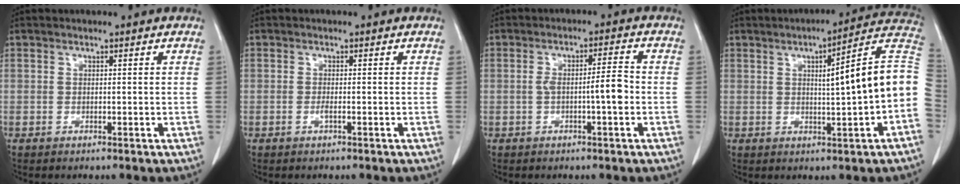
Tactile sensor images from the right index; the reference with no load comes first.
{"total": 0.7, "force": [-0.3, -0.1, 0.6], "torque": [-0.016, -0.002, -0.006]}
{"total": 4.5, "force": [-1.0, 0.3, 4.4], "torque": [-0.076, 0.012, -0.013]}
{"total": 13.1, "force": [-0.2, 0.1, 13.1], "torque": [-0.167, 0.024, -0.008]}